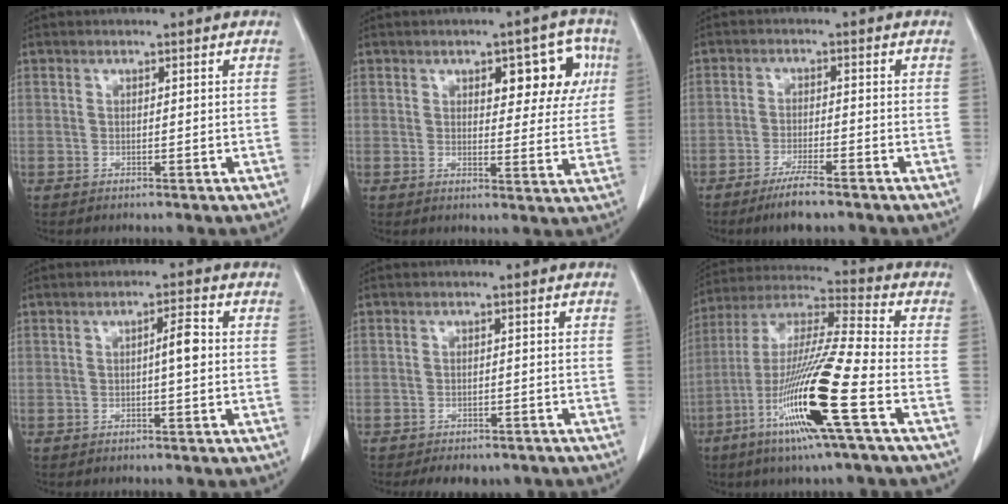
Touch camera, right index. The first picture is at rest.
{"total": 8.7, "force": [3.3, 3.8, 7.1], "torque": [-0.069, 0.020, 0.038]}
{"total": 4.9, "force": [-3.7, 0.4, 3.3], "torque": [-0.063, -0.010, -0.066]}
{"total": 3.0, "force": [0.0, 0.3, 3.0], "torque": [-0.047, 0.003, -0.002]}
{"total": 6.0, "force": [-4.7, 3.0, 2.0], "torque": [-0.020, 0.005, -0.054]}
{"total": 18.2, "force": [-7.2, -0.5, 16.8], "torque": [-0.347, -0.028, -0.144]}